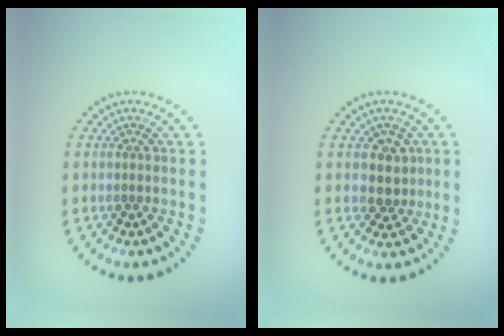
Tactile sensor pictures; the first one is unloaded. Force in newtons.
{"total": 2.5, "press": 2.2, "slide": 1.2}